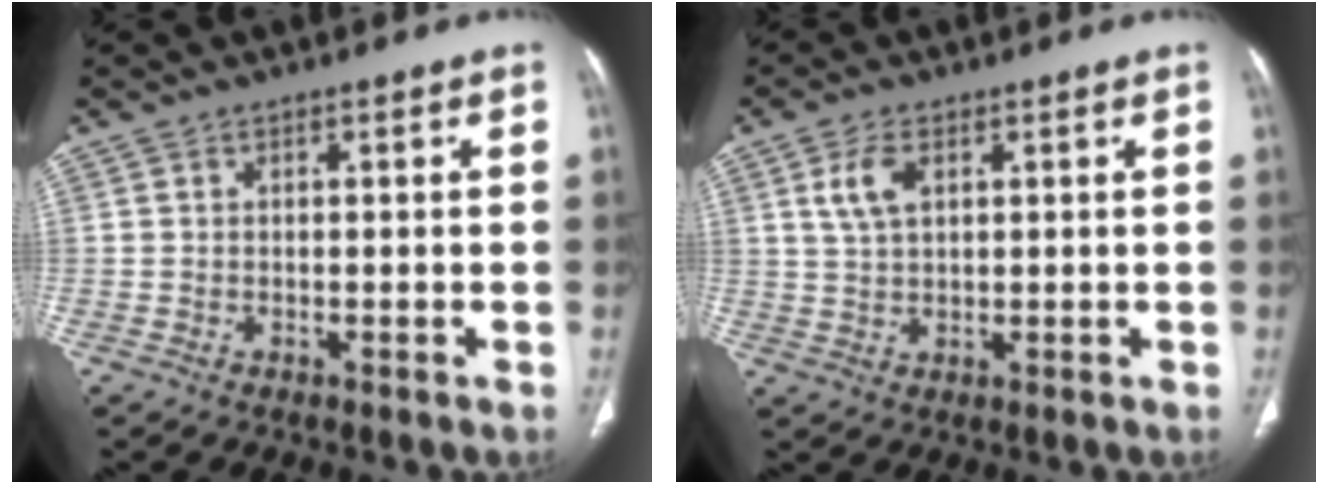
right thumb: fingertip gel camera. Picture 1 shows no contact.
{"total": 5.3, "force": [1.9, 3.0, 3.9], "torque": [-0.076, -0.002, 0.041]}